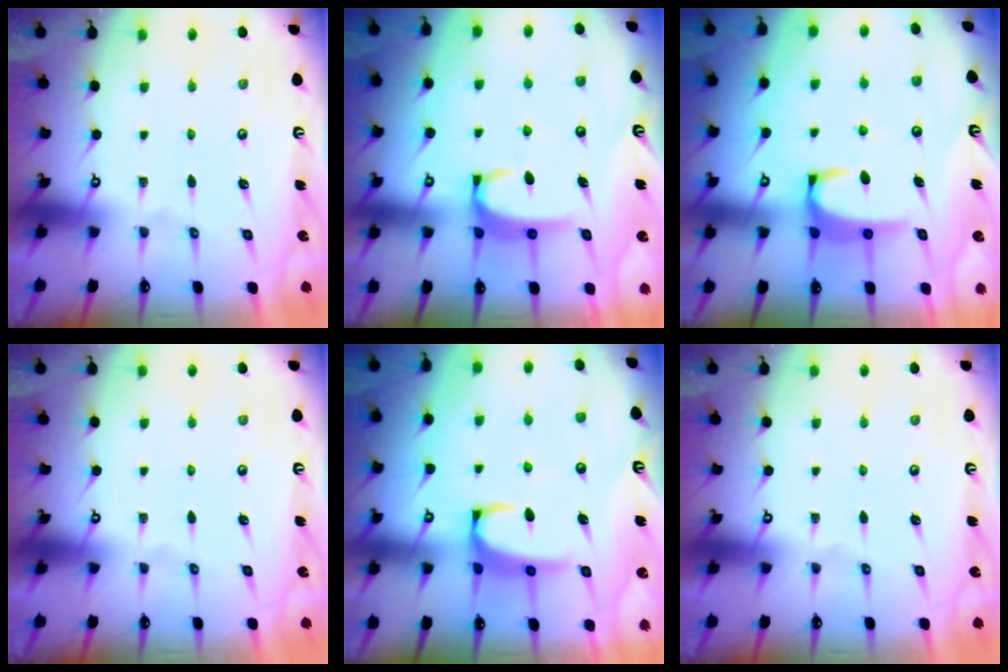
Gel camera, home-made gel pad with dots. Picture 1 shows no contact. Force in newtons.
{"total": 3.3, "press": 3.3, "slide": 0.5}
{"total": 4.0, "press": 3.9, "slide": 0.5}
{"total": 0.0}
{"total": 3.3, "press": 3.2, "slide": 0.8}
{"total": 0.0}